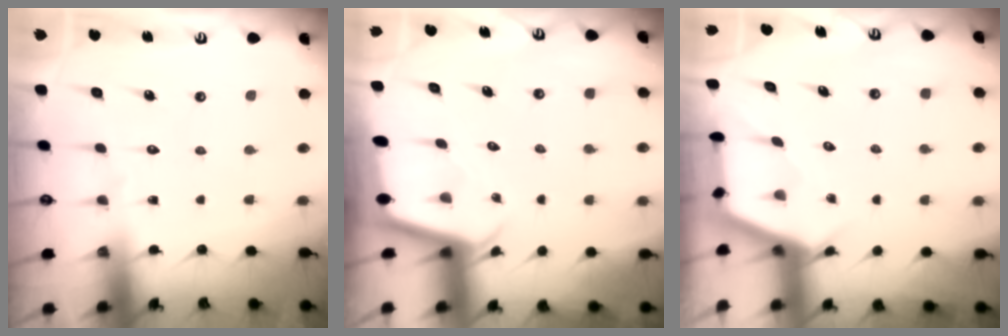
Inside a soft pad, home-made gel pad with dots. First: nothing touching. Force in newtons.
{"total": 2.4, "press": 2.4, "slide": 0.1}
{"total": 2.6, "press": 2.5, "slide": 0.3}